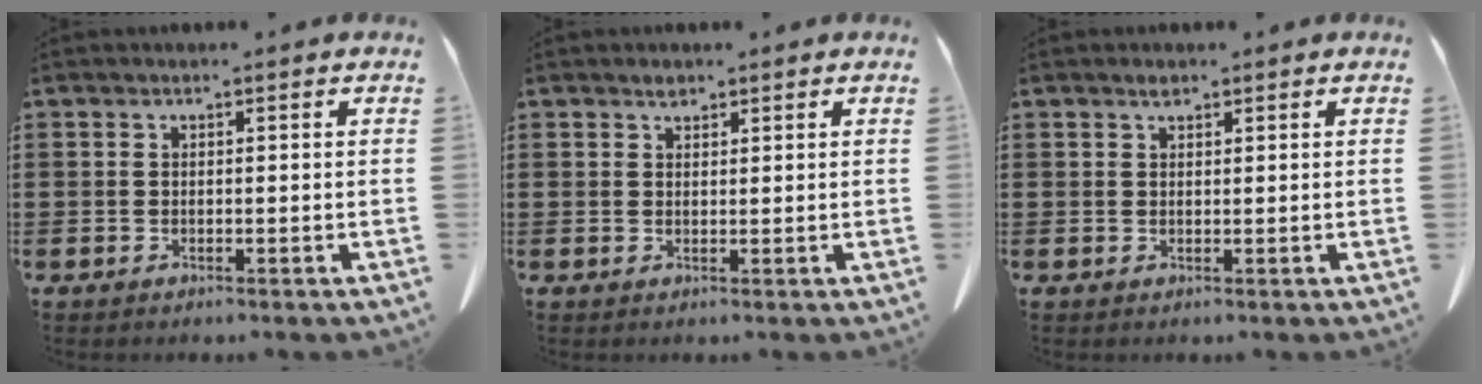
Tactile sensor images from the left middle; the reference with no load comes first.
{"total": 1.3, "force": [1.0, 0.6, 0.4], "torque": [-0.004, -0.004, 0.019]}
{"total": 0.9, "force": [0.7, 0.3, 0.5], "torque": [-0.013, -0.001, 0.015]}